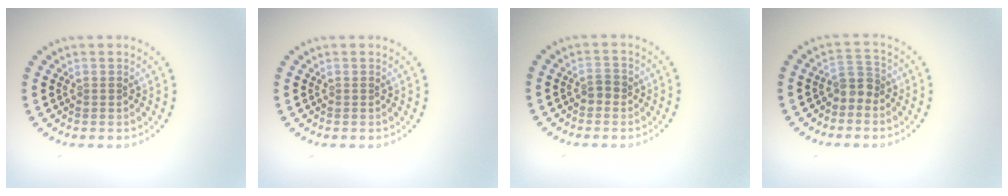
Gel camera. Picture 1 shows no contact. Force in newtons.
{"total": 0.0}
{"total": 1.1, "press": 1.1, "slide": 0.2}
{"total": 2.1, "press": 1.6, "slide": 1.4}